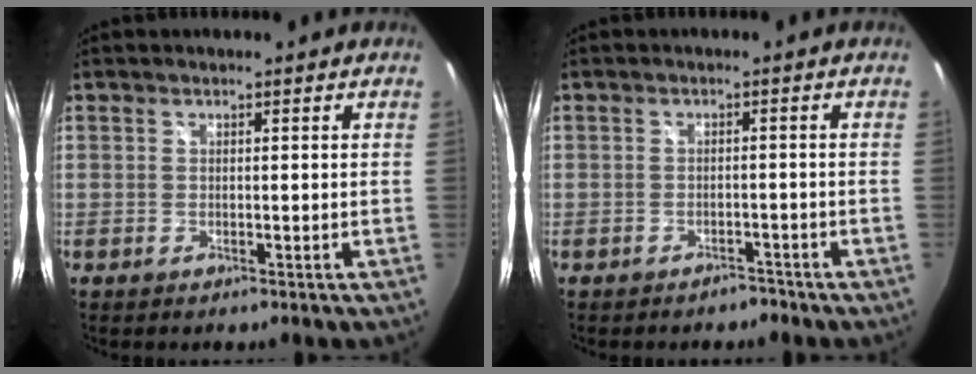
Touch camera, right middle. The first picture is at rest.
{"total": 2.4, "force": [-2.1, 1.1, 0.5], "torque": [-0.009, 0.000, -0.027]}